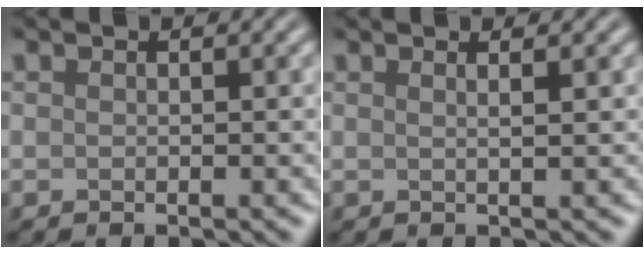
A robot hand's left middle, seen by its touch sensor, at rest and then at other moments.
{"total": 2.0, "force": [0.8, 0.9, 1.6], "torque": [-0.010, 0.010, -0.015]}